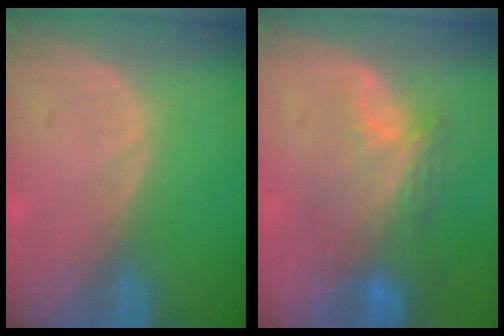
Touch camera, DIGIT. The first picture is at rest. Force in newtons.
{"total": 9.0, "press": 8.0, "slide": 4.1}